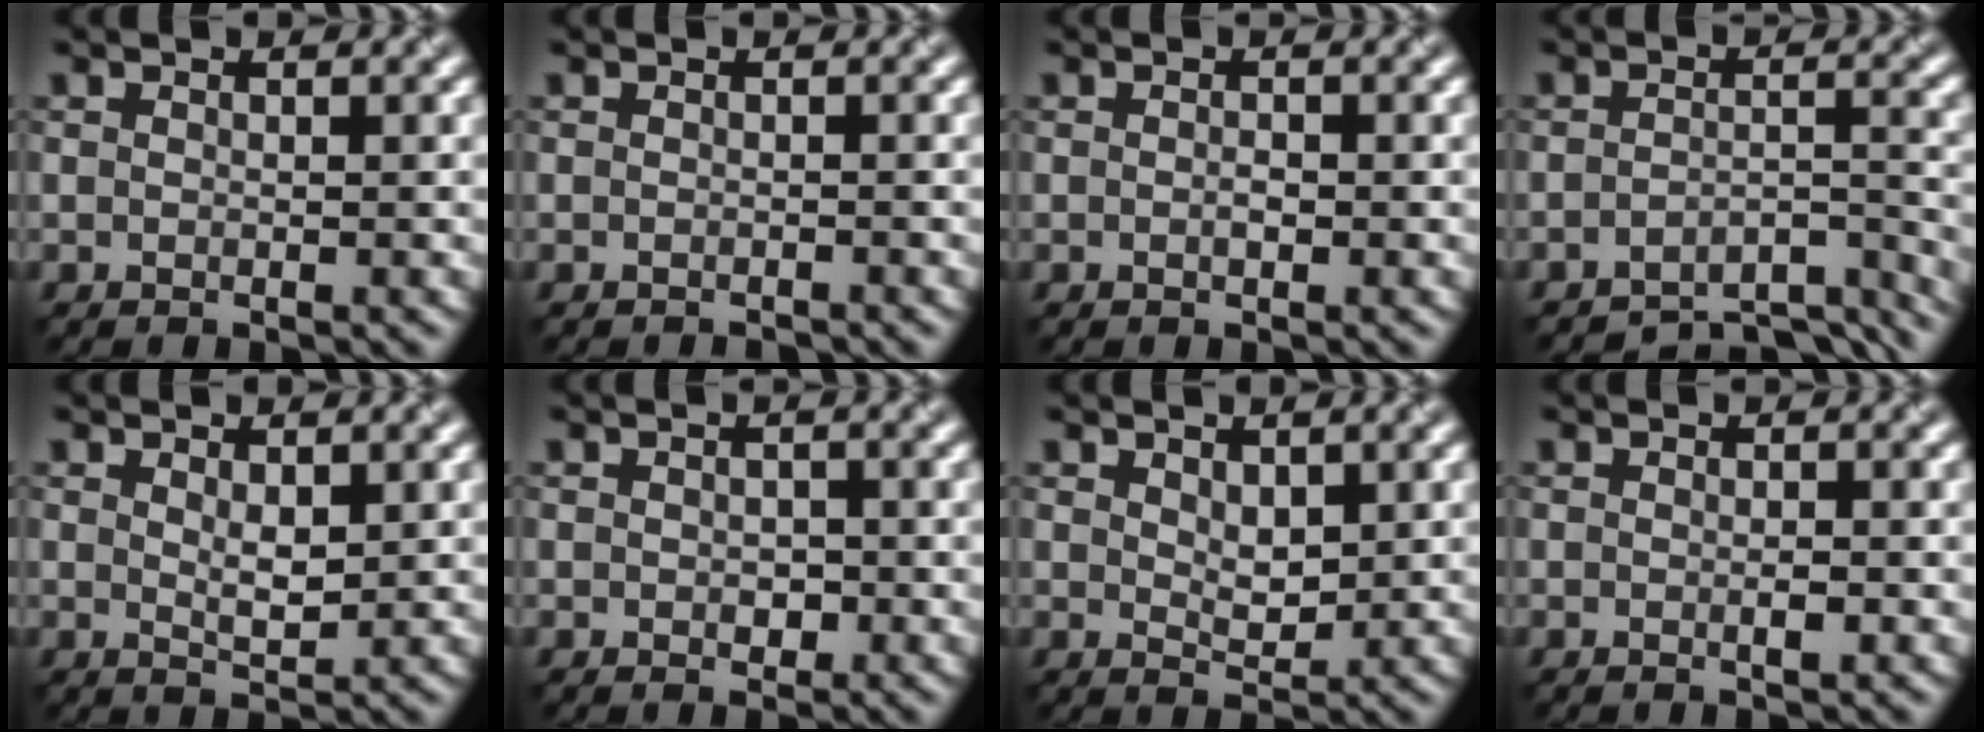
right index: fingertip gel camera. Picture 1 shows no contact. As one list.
[{"total": 0.9, "force": [-0.9, 0.1, 0.2], "torque": [0.001, -0.002, -0.016]}, {"total": 0.7, "force": [-0.2, 0.3, 0.6], "torque": [-0.014, 0.000, -0.002]}, {"total": 7.4, "force": [-6.8, 1.3, 2.6], "torque": [-0.031, -0.007, -0.093]}, {"total": 1.6, "force": [0.7, 0.6, 1.3], "torque": [-0.024, -0.004, 0.017]}, {"total": 1.1, "force": [-0.1, 0.8, 0.7], "torque": [-0.010, -0.003, -0.003]}, {"total": 2.0, "force": [0.8, 1.1, 1.4], "torque": [-0.024, -0.005, 0.018]}, {"total": 0.9, "force": [-0.2, 0.2, 0.9], "torque": [-0.016, -0.001, -0.002]}]